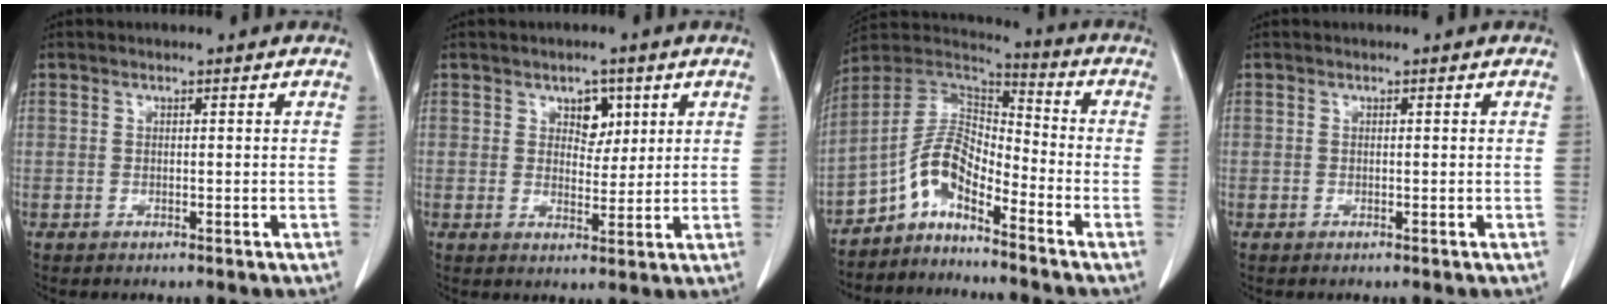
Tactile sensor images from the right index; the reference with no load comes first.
{"total": 3.9, "force": [1.8, 2.6, 2.3], "torque": [-0.028, 0.004, 0.029]}
{"total": 8.8, "force": [-5.9, 3.0, 5.8], "torque": [-0.120, 0.031, -0.116]}
{"total": 0.0}